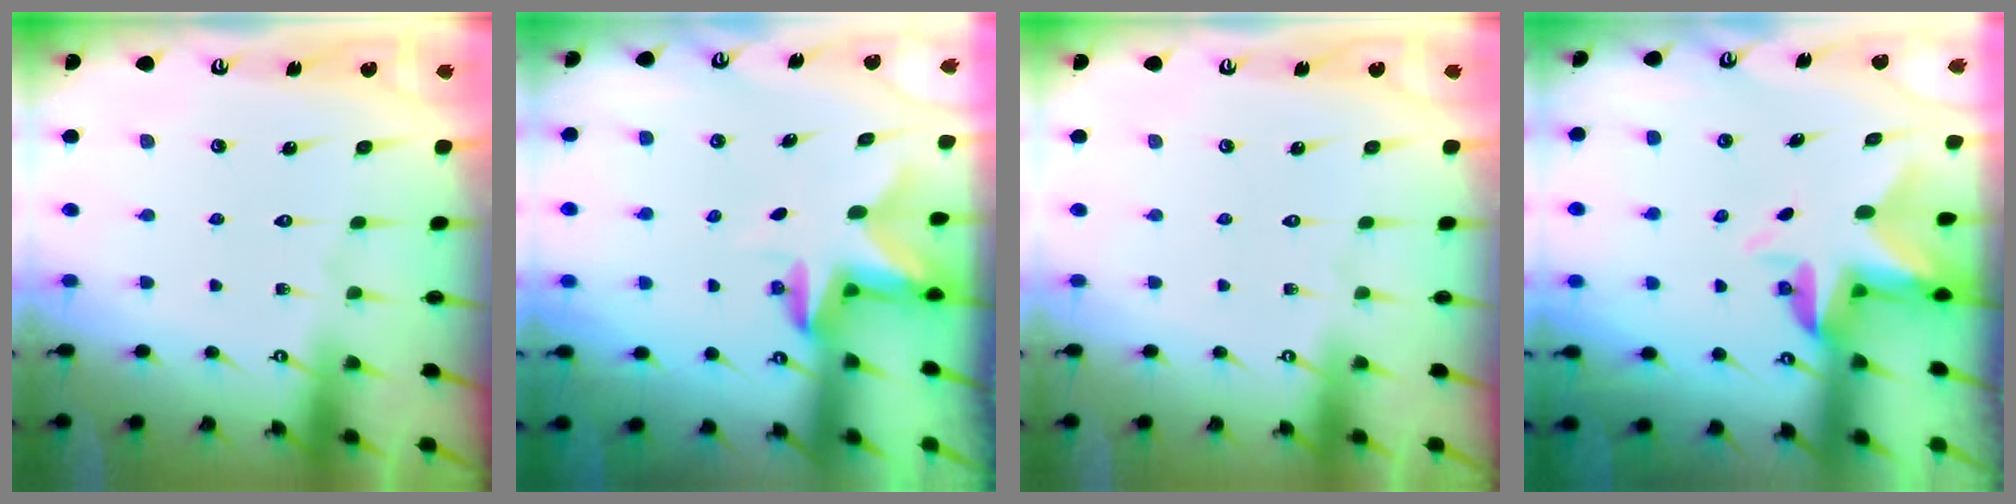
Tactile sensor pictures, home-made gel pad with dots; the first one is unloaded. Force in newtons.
{"total": 2.5, "press": 2.4, "slide": 0.4}
{"total": 0.0}
{"total": 5.0, "press": 4.9, "slide": 0.3}